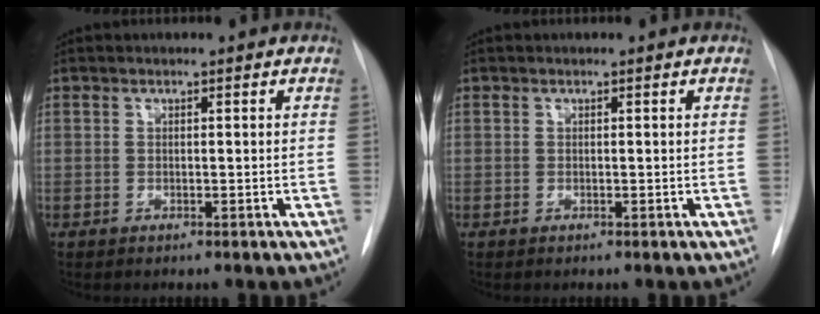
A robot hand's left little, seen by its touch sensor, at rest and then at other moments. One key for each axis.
{"total": 0.0}